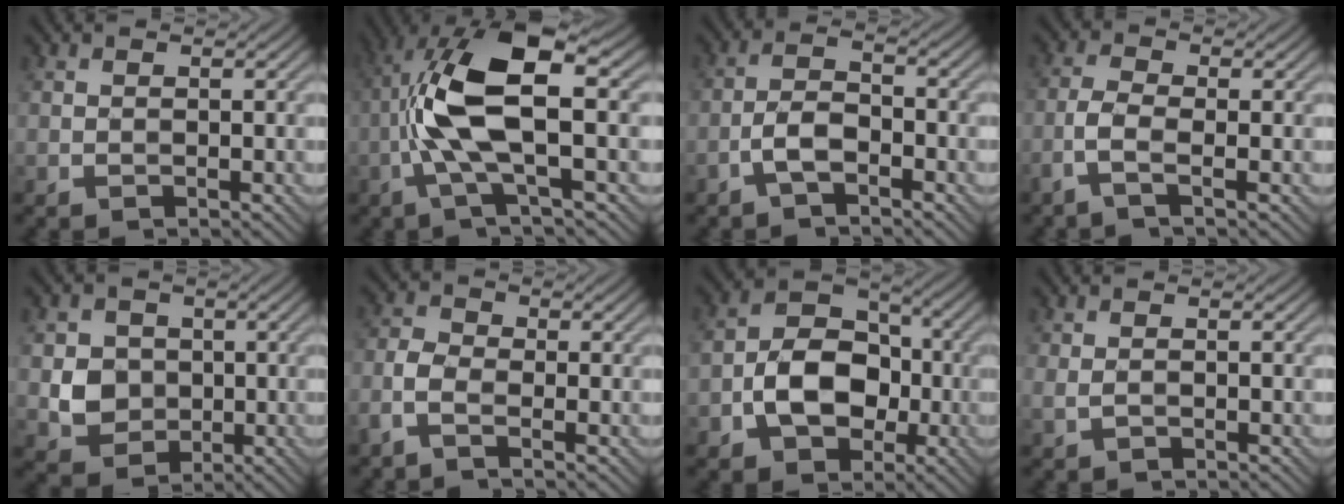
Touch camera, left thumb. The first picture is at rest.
{"total": 11.0, "force": [-0.5, 3.3, 10.5], "torque": [-0.225, 0.021, -0.016]}
{"total": 3.8, "force": [-2.4, 1.3, 2.7], "torque": [-0.058, 0.009, -0.055]}
{"total": 3.1, "force": [-1.4, 0.8, 2.6], "torque": [-0.070, 0.006, -0.038]}
{"total": 5.2, "force": [-0.2, 4.8, 2.2], "torque": [-0.057, -0.002, -0.011]}
{"total": 3.7, "force": [-1.9, 1.9, 2.6], "torque": [-0.070, 0.008, -0.052]}
{"total": 9.2, "force": [-2.7, 6.6, 5.9], "torque": [-0.107, -0.001, -0.057]}
{"total": 1.5, "force": [0.0, 0.7, 1.3], "torque": [-0.036, 0.001, 0.001]}